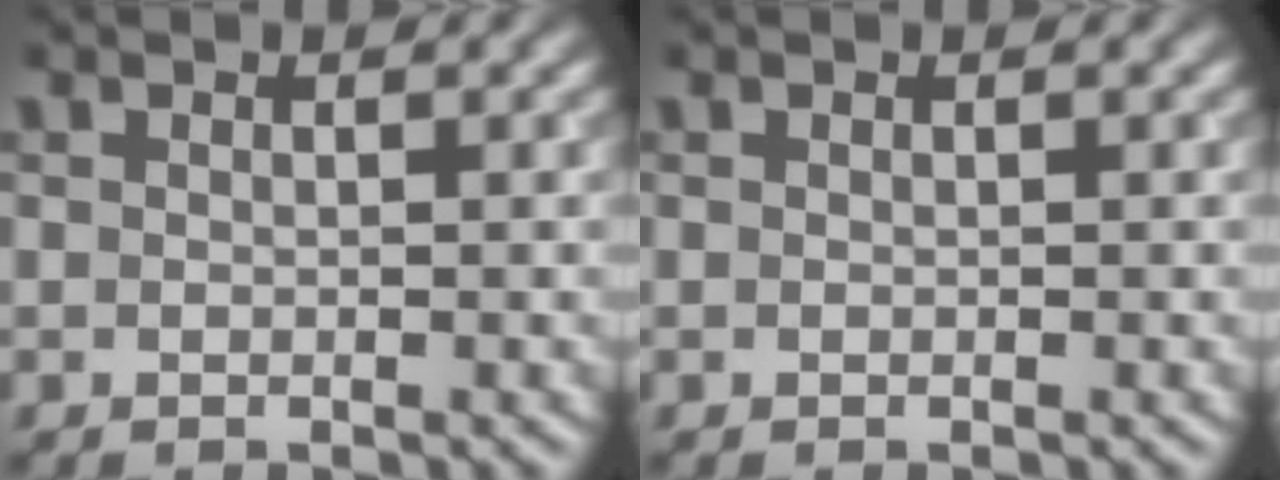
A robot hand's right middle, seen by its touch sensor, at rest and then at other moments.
{"total": 0.0}